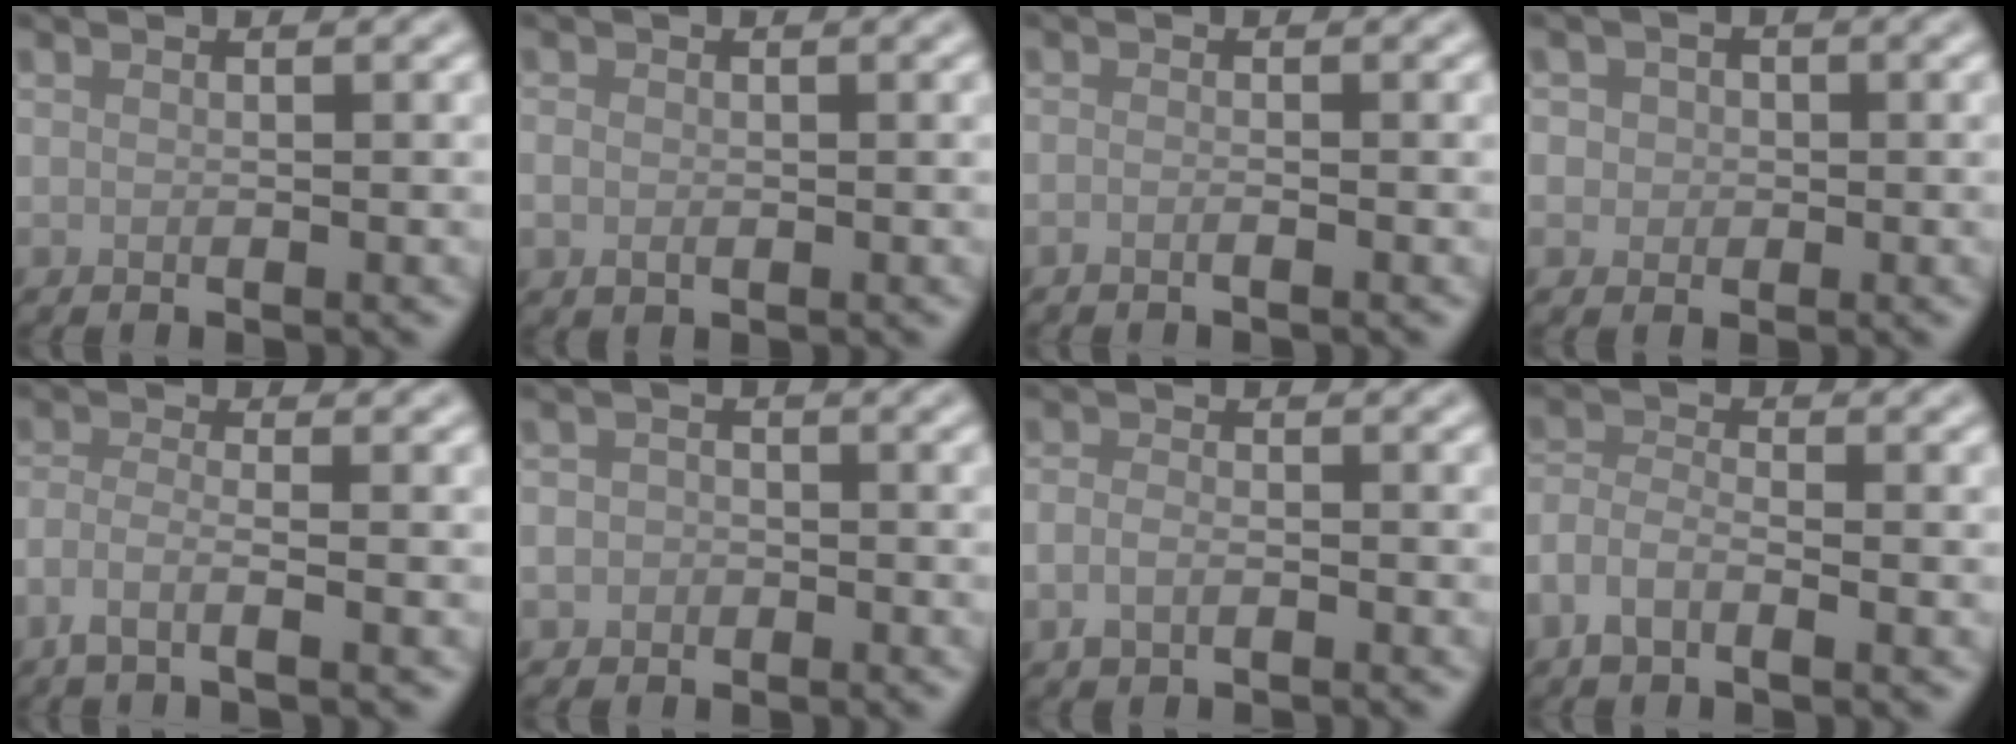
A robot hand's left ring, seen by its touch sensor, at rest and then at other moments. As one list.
[{"total": 1.3, "force": [-0.2, 1.0, 0.8], "torque": [-0.015, -0.003, -0.004]}, {"total": 0.7, "force": [-0.5, 0.1, 0.5], "torque": [-0.007, -0.002, -0.011]}, {"total": 2.9, "force": [0.7, 2.5, 1.1], "torque": [-0.002, 0.013, -0.005]}, {"total": 2.6, "force": [-1.4, 0.6, 2.0], "torque": [-0.036, -0.002, -0.042]}, {"total": 2.1, "force": [-0.8, 1.9, 0.5], "torque": [0.015, -0.001, -0.021]}, {"total": 1.8, "force": [-0.9, 1.1, 1.1], "torque": [-0.023, 0.000, -0.022]}, {"total": 2.8, "force": [-1.7, 1.1, 1.9], "torque": [-0.040, 0.003, -0.042]}]